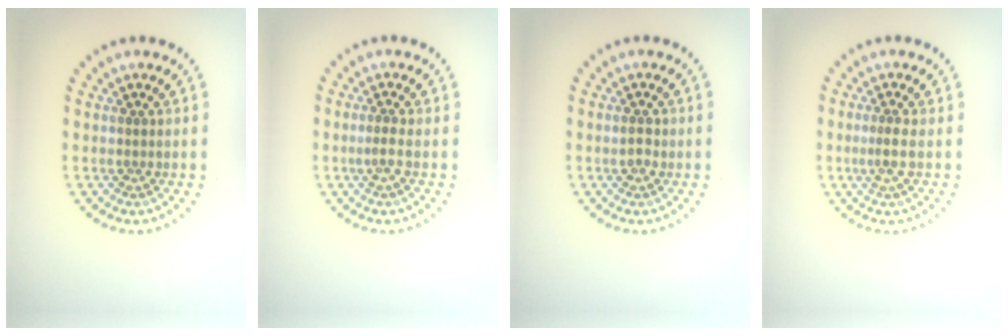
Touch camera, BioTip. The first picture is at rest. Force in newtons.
{"total": 0.9, "press": 0.7, "slide": 0.5}
{"total": 1.1, "press": 1.1, "slide": 0.1}
{"total": 1.7, "press": 1.2, "slide": 1.2}